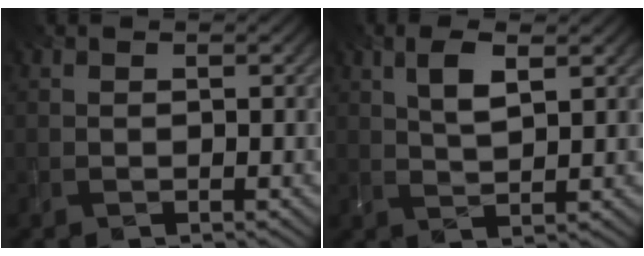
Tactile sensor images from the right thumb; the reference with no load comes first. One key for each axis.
{"total": 4.1, "fx": 1.9, "fy": 1.3, "fz": 3.3, "tx": -0.077, "ty": 0.001, "tz": 0.038}